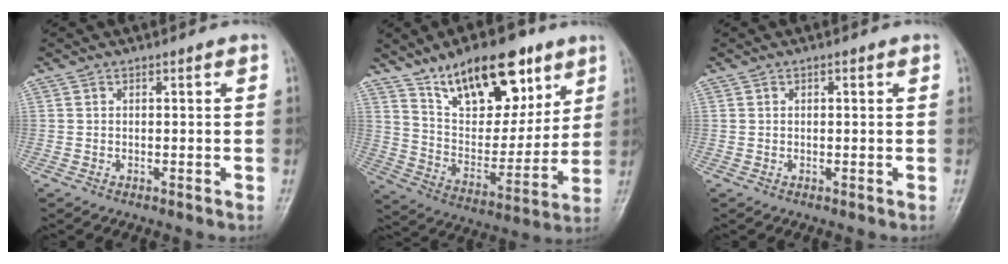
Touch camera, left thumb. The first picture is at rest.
{"total": 20.7, "force": [12.5, 9.8, 13.3], "torque": [-0.159, -0.056, 0.220]}
{"total": 0.6, "force": [0.2, 0.3, 0.5], "torque": [-0.007, 0.000, 0.004]}